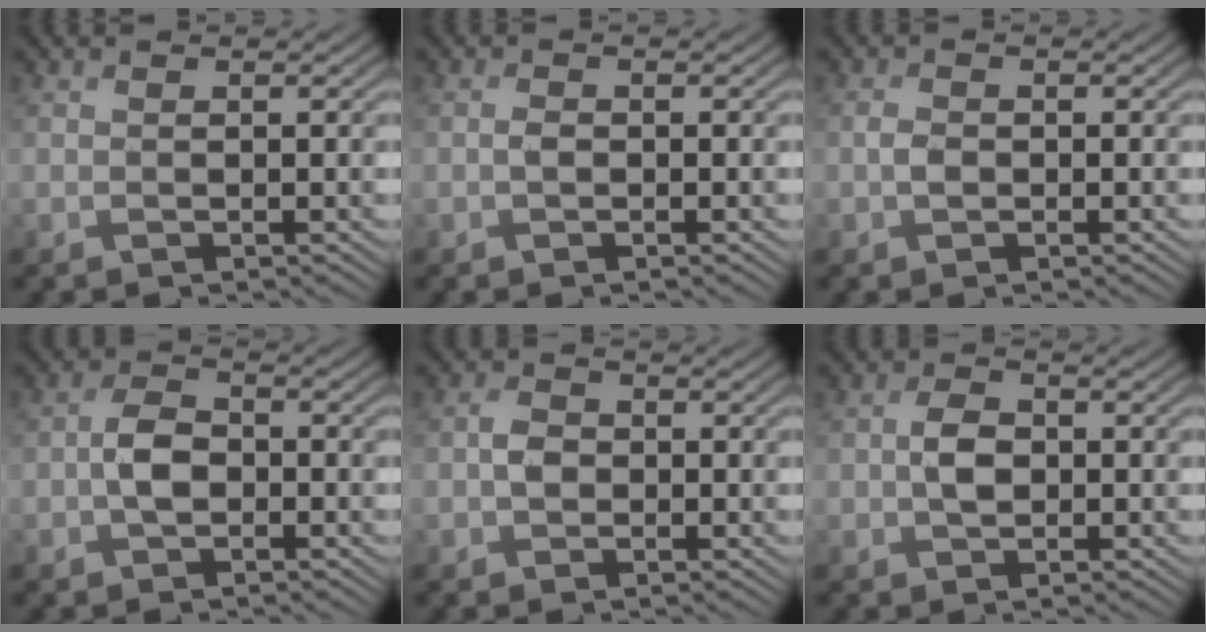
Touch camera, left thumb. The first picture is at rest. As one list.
[{"total": 0.9, "force": [-0.3, 0.5, 0.7], "torque": [-0.015, 0.002, -0.007]}, {"total": 1.3, "force": [-0.4, 0.9, 0.8], "torque": [-0.021, 0.000, -0.010]}, {"total": 3.6, "force": [-1.1, 2.4, 2.5], "torque": [-0.049, 0.007, -0.027]}, {"total": 2.2, "force": [-0.5, 1.8, 1.1], "torque": [-0.024, 0.001, -0.017]}, {"total": 2.7, "force": [-0.3, 1.9, 2.0], "torque": [-0.041, 0.001, -0.009]}]